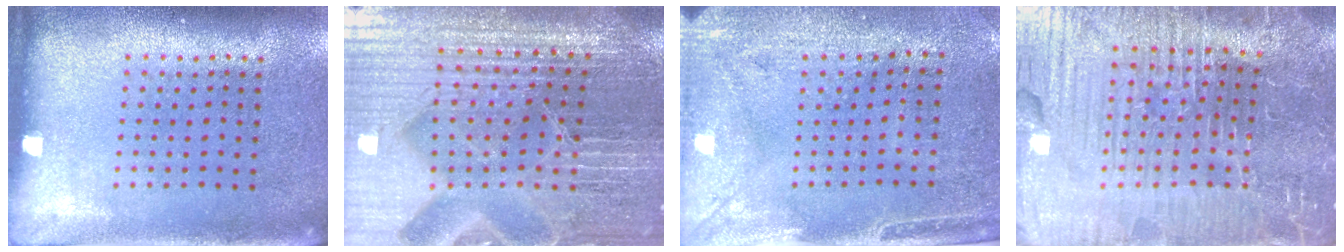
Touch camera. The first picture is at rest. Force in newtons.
{"total": 5.5, "press": 5.1, "slide": 1.9}
{"total": 3.0, "press": 2.4, "slide": 1.7}
{"total": 5.9, "press": 5.5, "slide": 1.9}